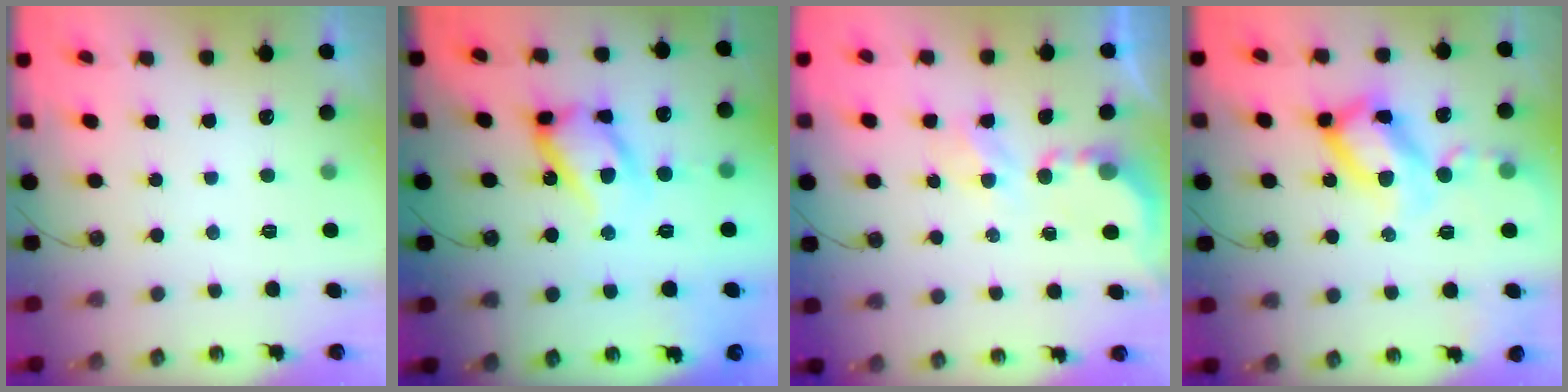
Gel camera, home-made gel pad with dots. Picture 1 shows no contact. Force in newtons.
{"total": 16.8, "press": 16.8, "slide": 1.5}
{"total": 3.8, "press": 3.8, "slide": 0.4}
{"total": 19.3, "press": 19.2, "slide": 1.8}